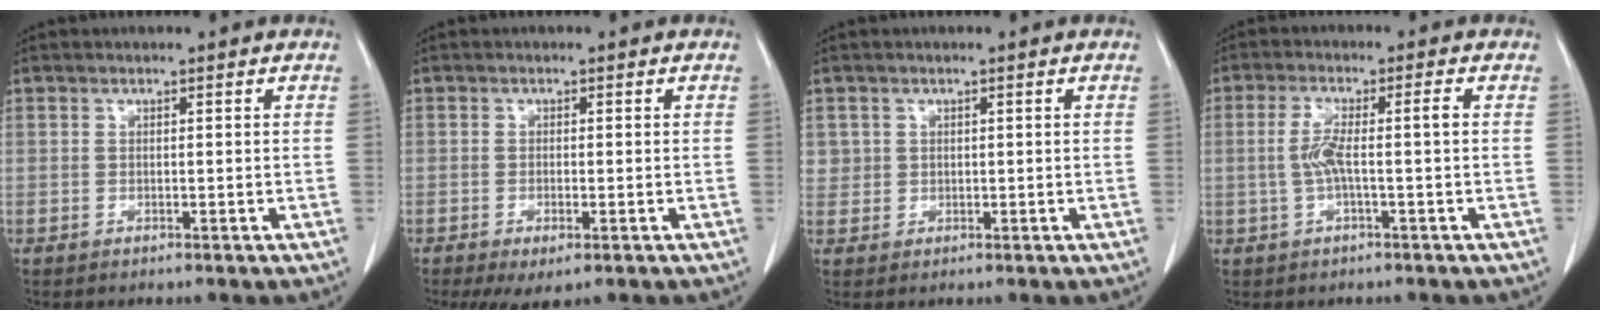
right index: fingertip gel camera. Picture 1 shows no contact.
{"total": 3.7, "force": [-1.8, 1.0, 3.0], "torque": [-0.048, -0.009, -0.019]}
{"total": 1.9, "force": [0.6, 1.8, 0.0], "torque": [0.014, 0.003, 0.006]}
{"total": 4.8, "force": [-0.4, 0.2, 4.7], "torque": [-0.103, 0.018, -0.006]}